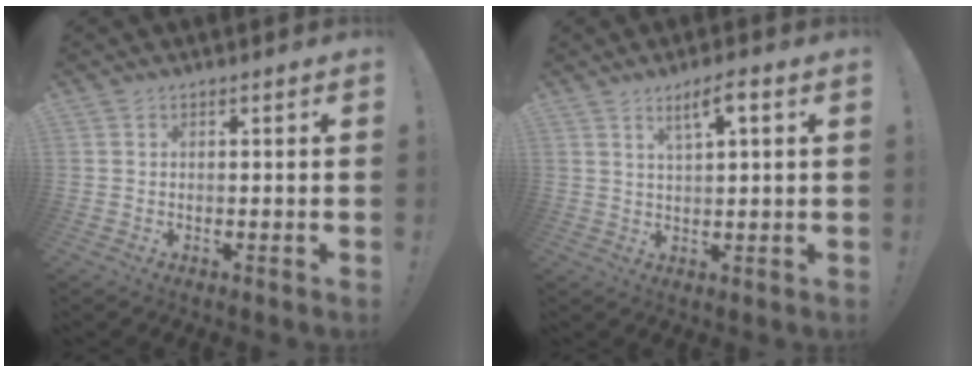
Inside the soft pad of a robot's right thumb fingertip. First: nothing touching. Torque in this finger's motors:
{"motor_torque": [0.00, 0.00, 0.01, 0.09, 0.07]}